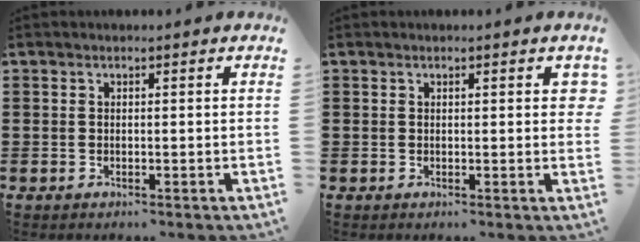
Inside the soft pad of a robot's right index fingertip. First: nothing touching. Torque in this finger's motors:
{"motor_torque": [0.13, 0.09, 0.00, 0.00]}